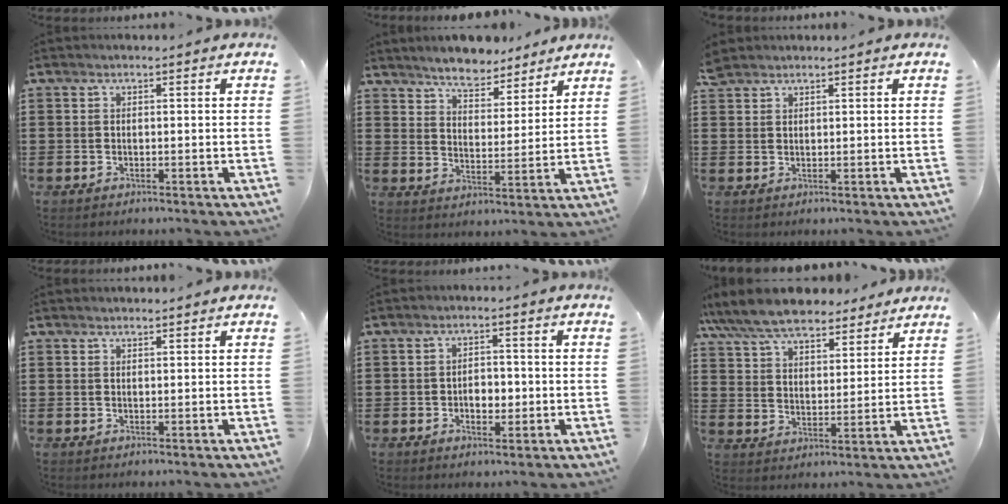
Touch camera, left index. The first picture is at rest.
{"total": 5.6, "force": [5.5, 0.9, 0.7], "torque": [-0.037, -0.023, 0.098]}
{"total": 2.2, "force": [2.0, 0.8, 0.4], "torque": [-0.014, 0.003, 0.041]}
{"total": 0.7, "force": [0.6, 0.2, 0.1], "torque": [-0.003, 0.000, 0.012]}
{"total": 3.2, "force": [-0.8, 2.0, 2.3], "torque": [-0.041, 0.002, -0.021]}
{"total": 9.0, "force": [8.2, 2.2, 3.0], "torque": [-0.092, -0.029, 0.152]}